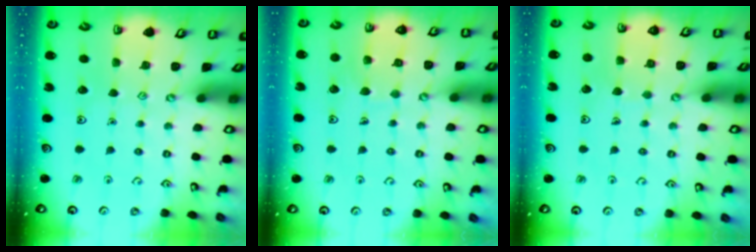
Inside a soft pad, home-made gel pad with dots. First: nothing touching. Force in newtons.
{"total": 5.7, "press": 5.7, "slide": 0.4}
{"total": 4.0, "press": 3.9, "slide": 0.4}